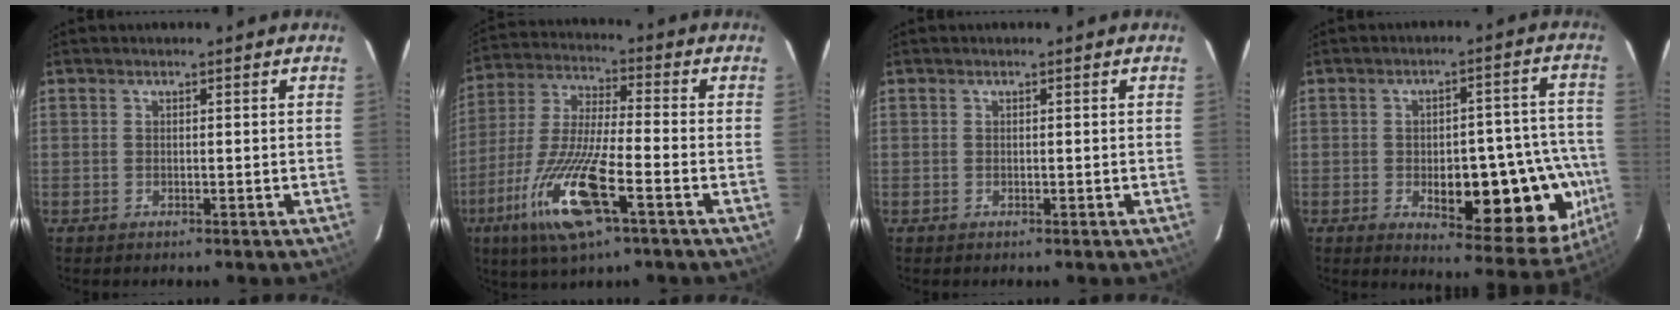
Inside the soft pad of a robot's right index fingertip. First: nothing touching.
{"total": 15.2, "force": [-6.9, 2.0, 13.5], "torque": [-0.280, -0.024, -0.126]}
{"total": 0.0}
{"total": 18.8, "force": [-5.2, 6.7, 16.7], "torque": [-0.135, 0.030, -0.041]}